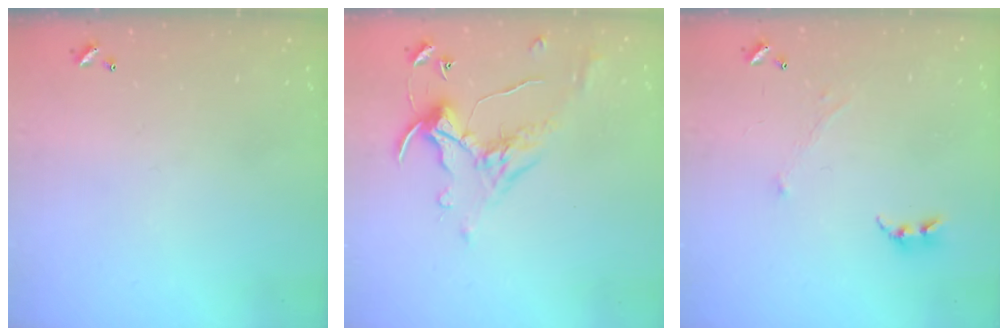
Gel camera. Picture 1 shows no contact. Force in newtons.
{"total": 1.1, "press": 0.6, "slide": 0.9}
{"total": 0.7, "press": 0.0, "slide": 0.7}